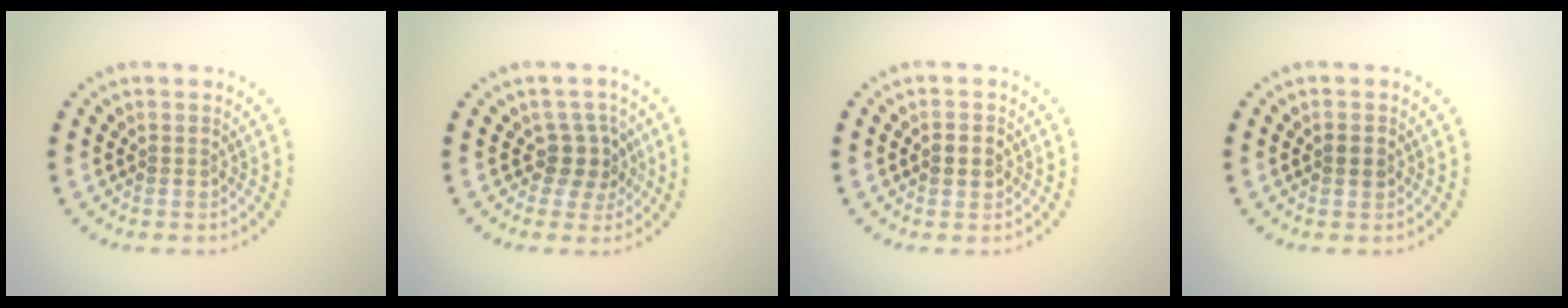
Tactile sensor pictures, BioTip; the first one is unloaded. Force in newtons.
{"total": 2.7, "press": 2.1, "slide": 1.6}
{"total": 1.6, "press": 1.6, "slide": 0.1}
{"total": 1.0, "press": 1.0, "slide": 0.1}